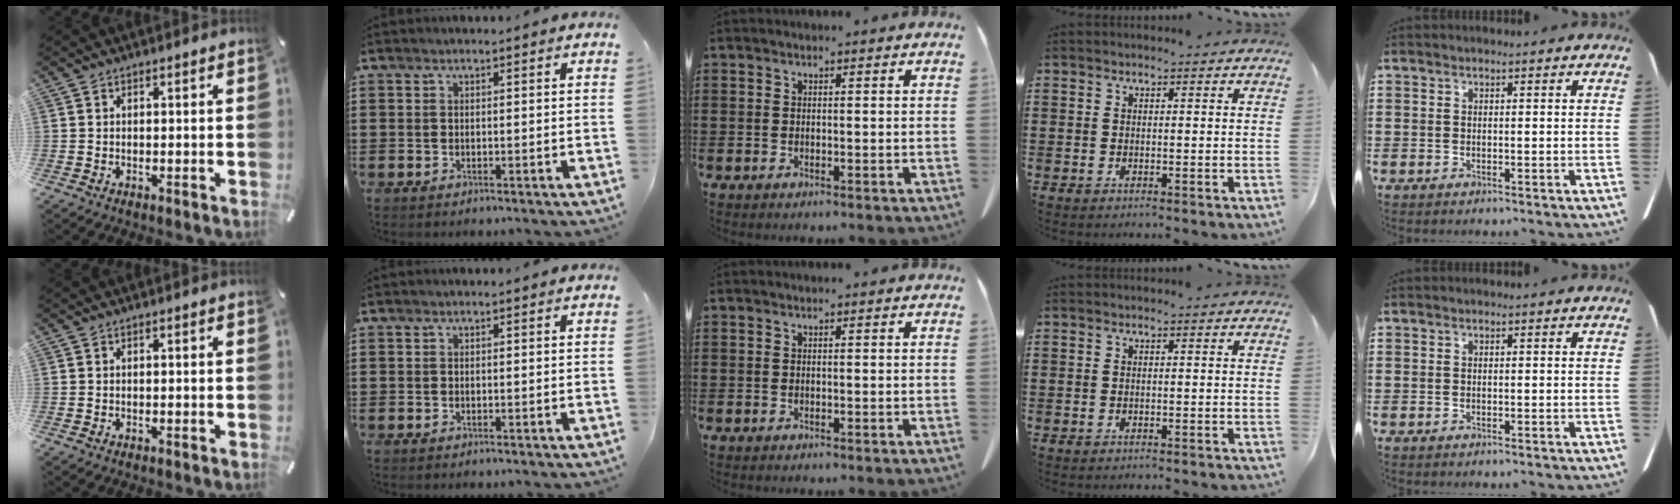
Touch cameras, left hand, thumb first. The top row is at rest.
{"ring": {"total": 0.6, "force": [-0.6, -0.1, 0.2], "torque": [-0.005, -0.002, -0.011]}}